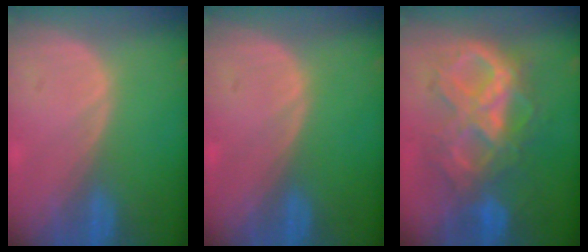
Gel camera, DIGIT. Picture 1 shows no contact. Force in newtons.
{"total": 0.0}
{"total": 10.5, "press": 10.4, "slide": 1.3}